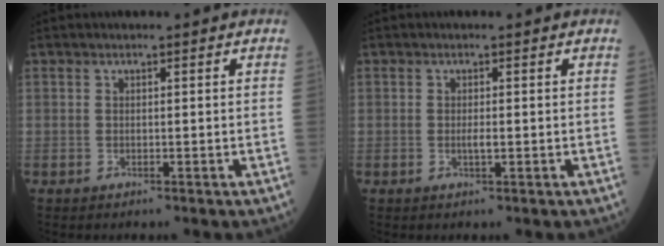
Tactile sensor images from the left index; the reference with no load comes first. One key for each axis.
{"total": 1.1, "fx": 0.0, "fy": 0.2, "fz": 1.1, "tx": -0.021, "ty": -0.001, "tz": 0.000}